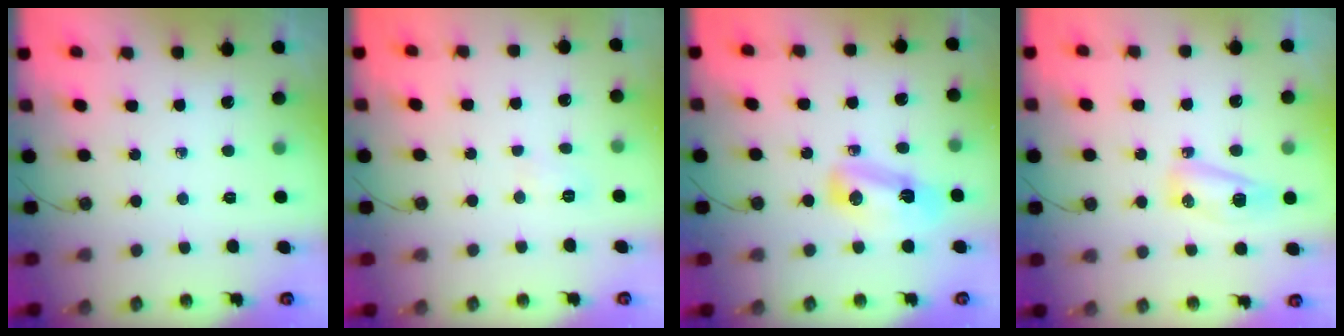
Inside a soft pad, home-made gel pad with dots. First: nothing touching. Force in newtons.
{"total": 3.4, "press": 3.2, "slide": 1.0}
{"total": 8.1, "press": 8.1, "slide": 0.5}
{"total": 9.4, "press": 7.9, "slide": 5.0}